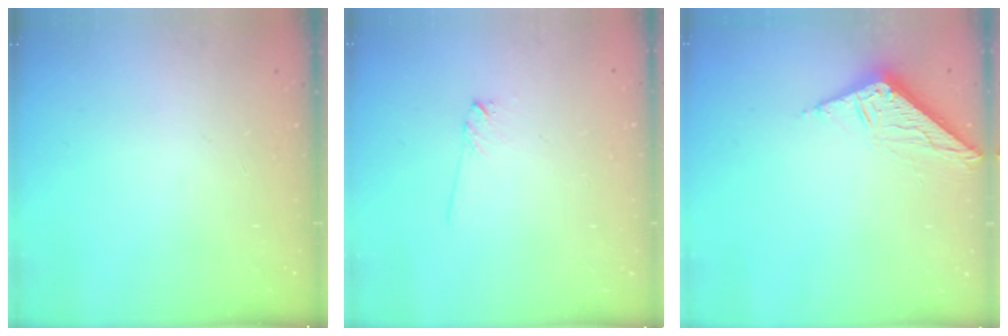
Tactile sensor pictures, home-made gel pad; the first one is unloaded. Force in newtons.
{"total": 3.6, "press": 3.5, "slide": 0.5}
{"total": 8.3, "press": 8.3, "slide": 0.5}